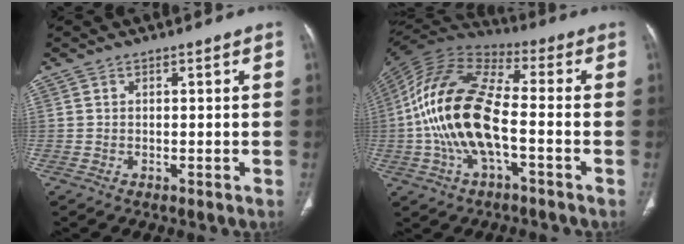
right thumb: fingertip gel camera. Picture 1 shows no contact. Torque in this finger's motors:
{"motor_torque": [0.73, 3.84, 2.67, -0.08, 0.48]}